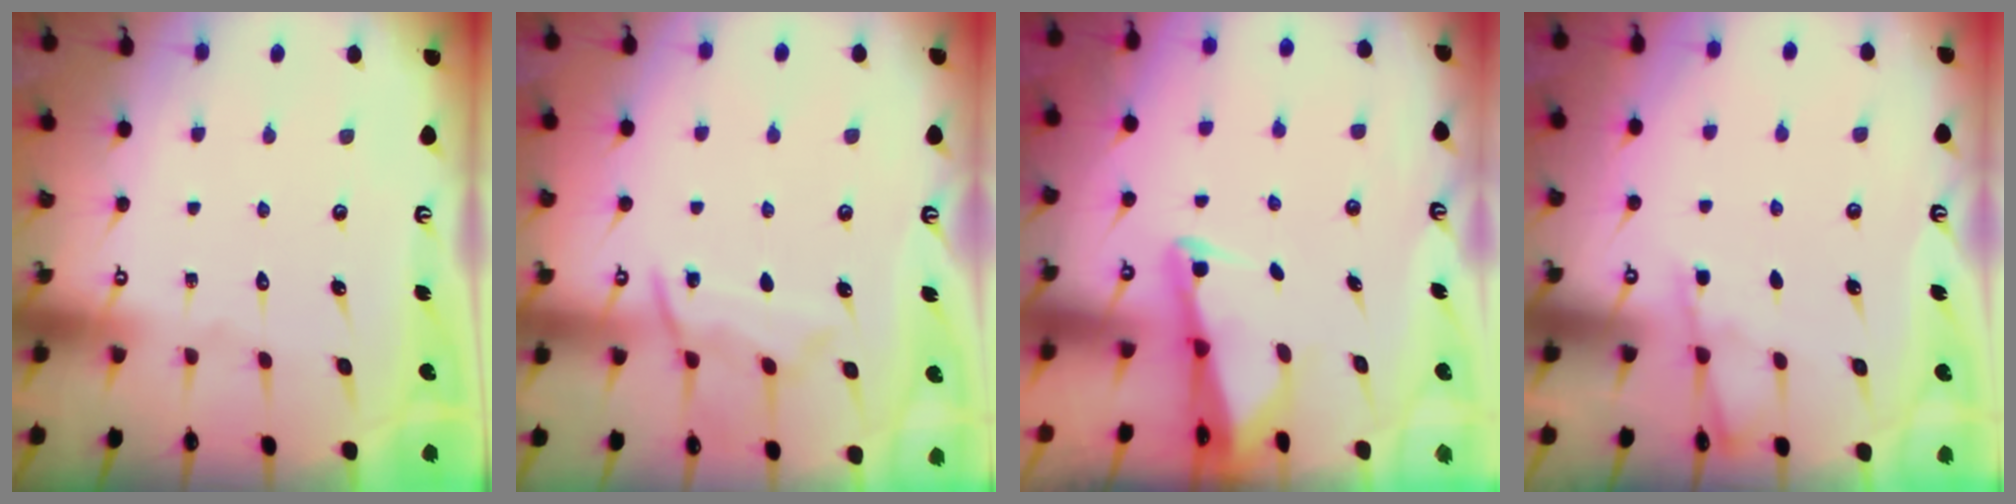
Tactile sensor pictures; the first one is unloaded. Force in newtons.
{"total": 9.8, "press": 9.8, "slide": 0.8}
{"total": 2.7, "press": 2.7, "slide": 0.2}
{"total": 3.3, "press": 3.3, "slide": 0.4}